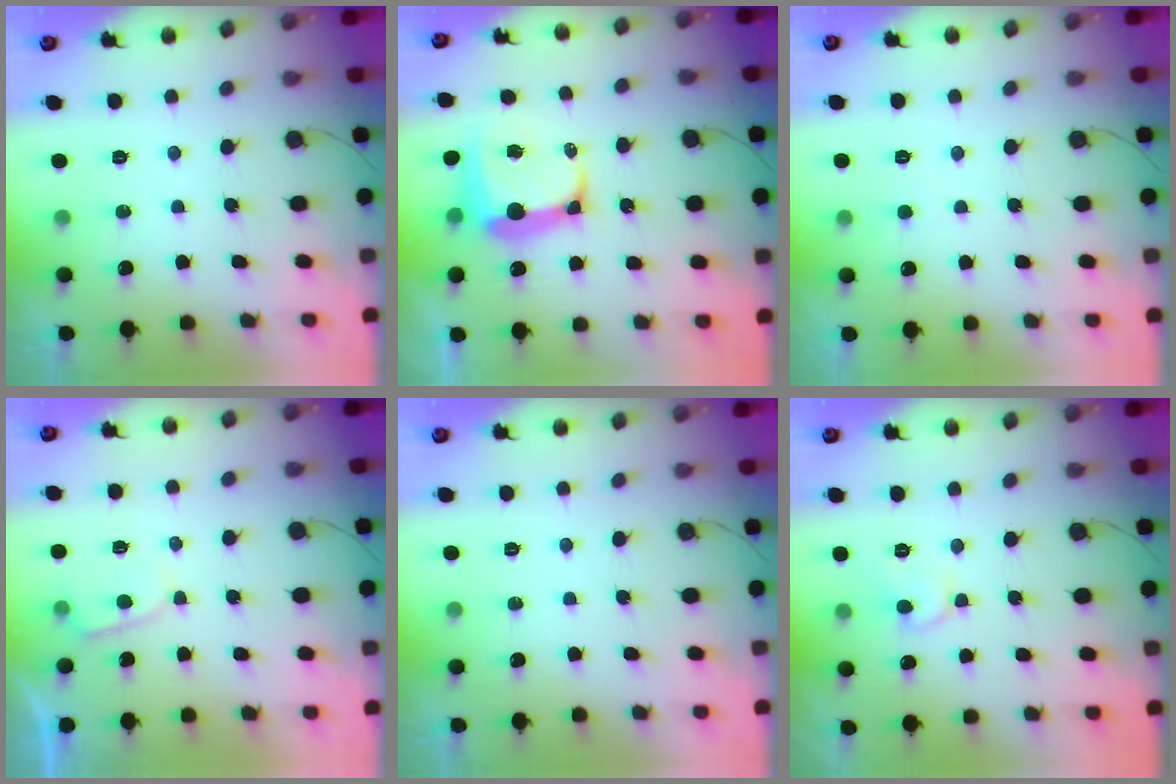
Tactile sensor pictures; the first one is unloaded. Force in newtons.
{"total": 11.7, "press": 11.7, "slide": 1.0}
{"total": 2.1, "press": 2.1, "slide": 0.2}
{"total": 2.1, "press": 2.1, "slide": 0.3}
{"total": 0.0}
{"total": 6.4, "press": 6.4, "slide": 0.3}